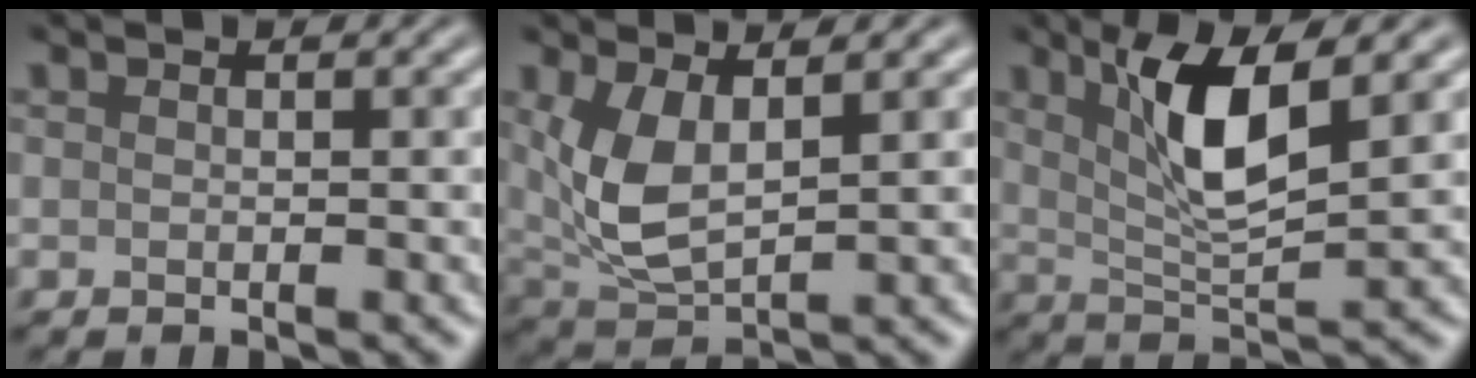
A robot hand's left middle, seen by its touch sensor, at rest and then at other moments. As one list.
[{"total": 5.1, "force": [1.3, 2.4, 4.3], "torque": [-0.105, -0.007, 0.033]}, {"total": 6.4, "force": [2.4, 1.6, 5.6], "torque": [-0.109, -0.003, 0.046]}]